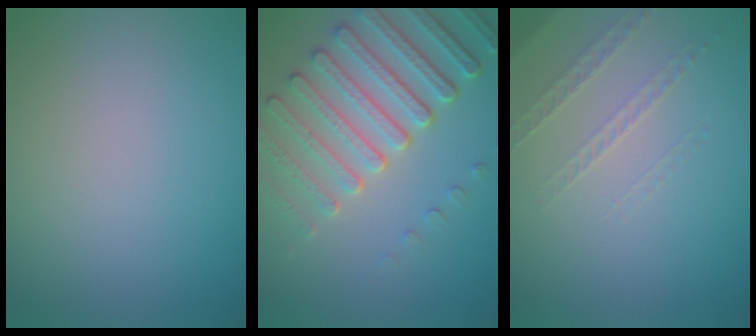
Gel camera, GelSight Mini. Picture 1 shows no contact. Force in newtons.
{"total": 7.5, "press": 5.7, "slide": 4.9}
{"total": 1.3, "press": 0.9, "slide": 0.9}